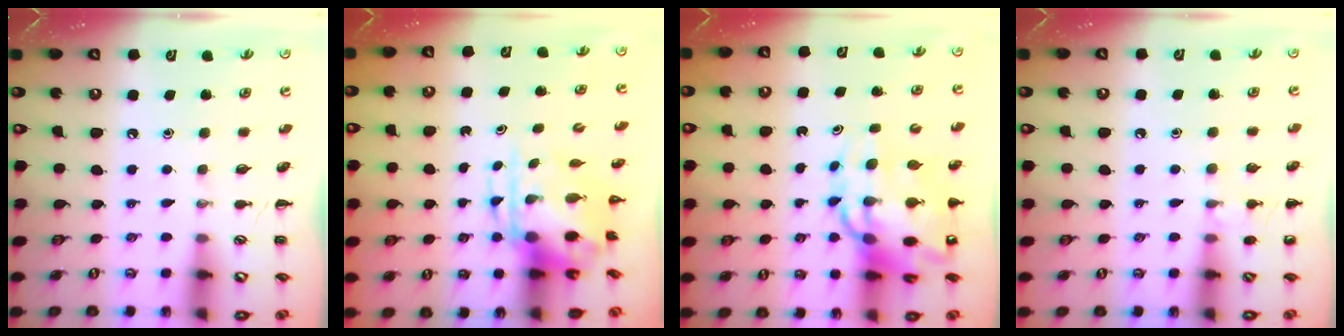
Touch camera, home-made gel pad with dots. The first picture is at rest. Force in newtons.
{"total": 6.1, "press": 5.9, "slide": 1.4}
{"total": 14.2, "press": 13.6, "slide": 3.8}
{"total": 7.0, "press": 6.6, "slide": 2.1}